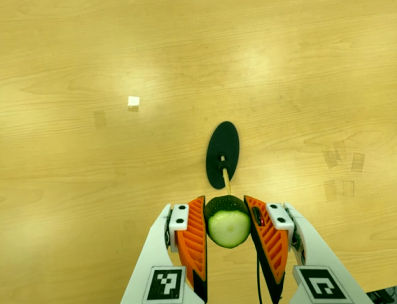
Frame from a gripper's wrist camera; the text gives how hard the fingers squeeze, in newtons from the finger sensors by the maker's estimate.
{"total": 9.8, "left": 8.7, "right": 11.0}